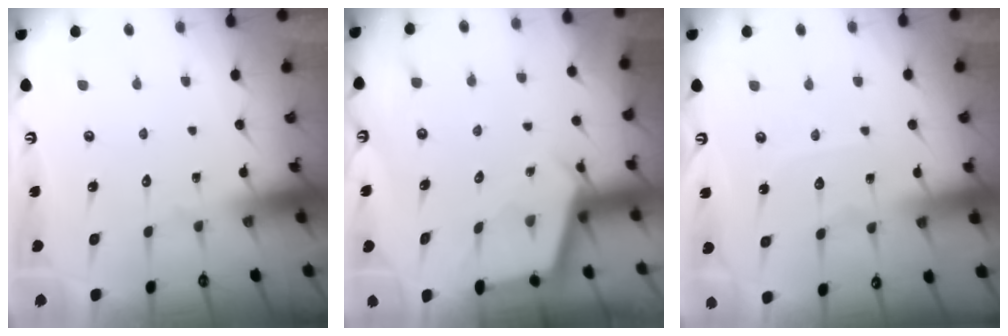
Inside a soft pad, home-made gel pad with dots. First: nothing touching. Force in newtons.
{"total": 2.6, "press": 2.6, "slide": 0.5}
{"total": 5.2, "press": 5.2, "slide": 0.4}